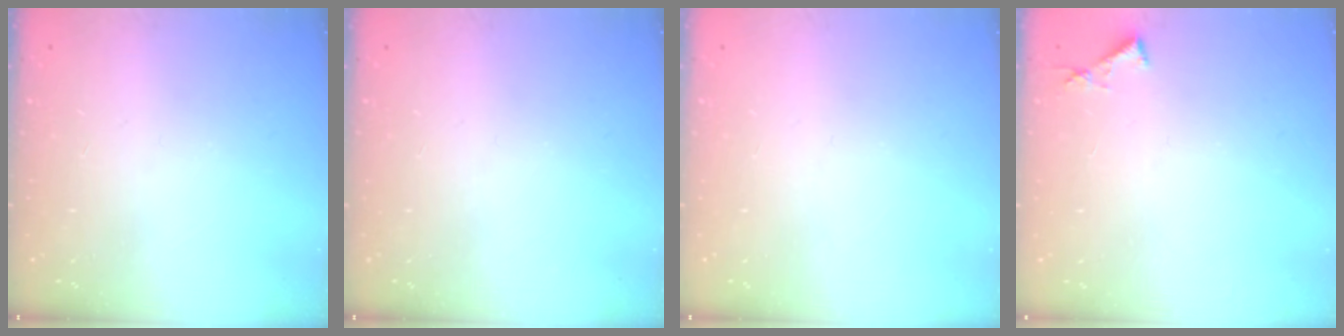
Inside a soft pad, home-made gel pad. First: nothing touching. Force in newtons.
{"total": 0.0}
{"total": 0.0}
{"total": 3.8, "press": 3.8, "slide": 0.3}